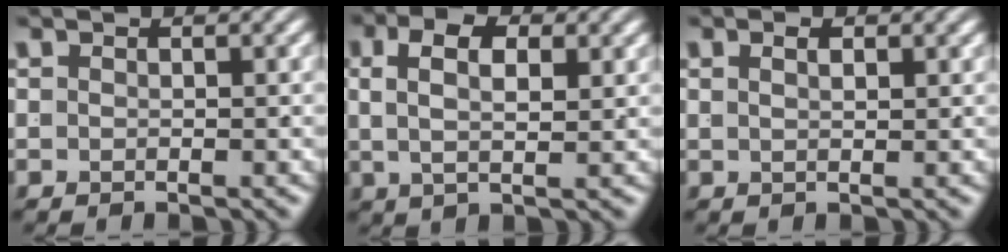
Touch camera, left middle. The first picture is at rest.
{"total": 5.5, "force": [1.9, 2.8, 4.3], "torque": [-0.061, 0.009, 0.026]}
{"total": 1.2, "force": [0.4, -0.7, 0.9], "torque": [0.000, -0.003, 0.010]}